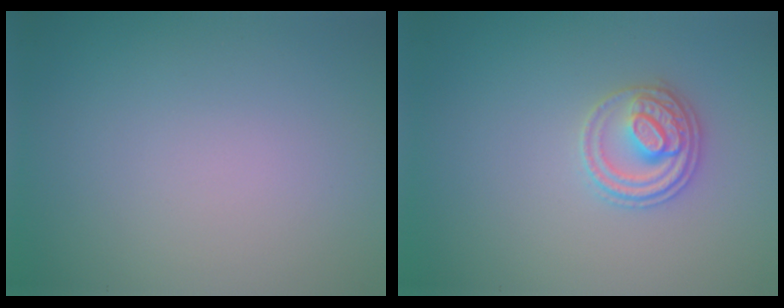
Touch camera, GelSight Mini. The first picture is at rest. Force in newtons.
{"total": 2.8, "press": 2.7, "slide": 0.5}